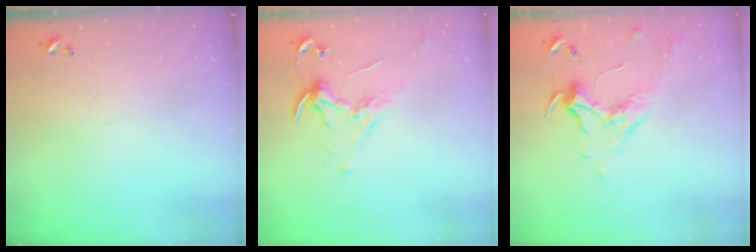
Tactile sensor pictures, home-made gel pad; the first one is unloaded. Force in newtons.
{"total": 2.1, "press": 2.1, "slide": 0.1}
{"total": 1.9, "press": 1.7, "slide": 0.7}